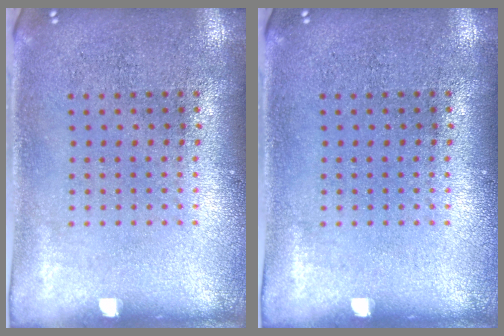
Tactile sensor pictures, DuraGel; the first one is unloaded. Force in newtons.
{"total": 0.0}